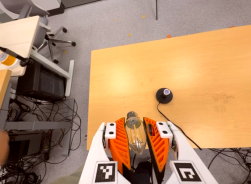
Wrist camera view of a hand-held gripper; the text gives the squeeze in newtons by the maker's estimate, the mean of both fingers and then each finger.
{"total": 19.8, "left": 21.4, "right": 18.2}